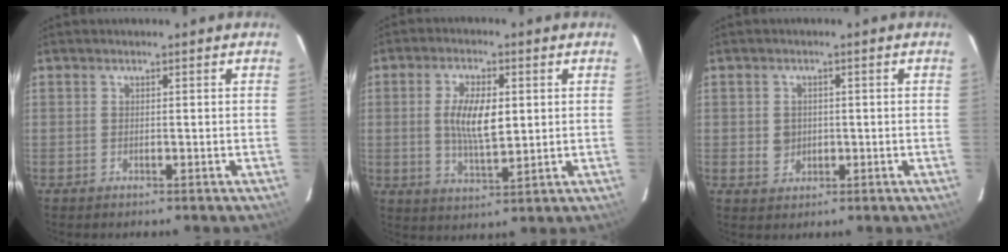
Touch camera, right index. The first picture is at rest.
{"total": 8.5, "force": [1.0, 3.6, 7.6], "torque": [-0.145, 0.001, 0.022]}
{"total": 3.0, "force": [-0.1, 2.9, 1.0], "torque": [-0.018, 0.005, 0.004]}